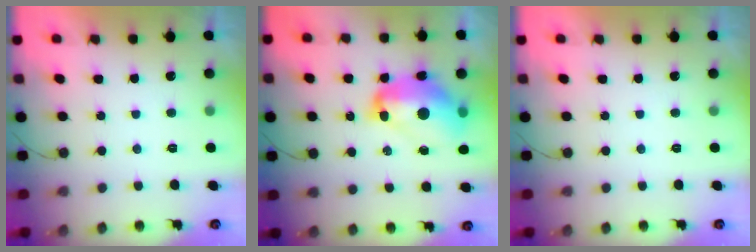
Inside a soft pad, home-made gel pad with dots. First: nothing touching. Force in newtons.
{"total": 16.7, "press": 16.6, "slide": 1.8}
{"total": 0.0}